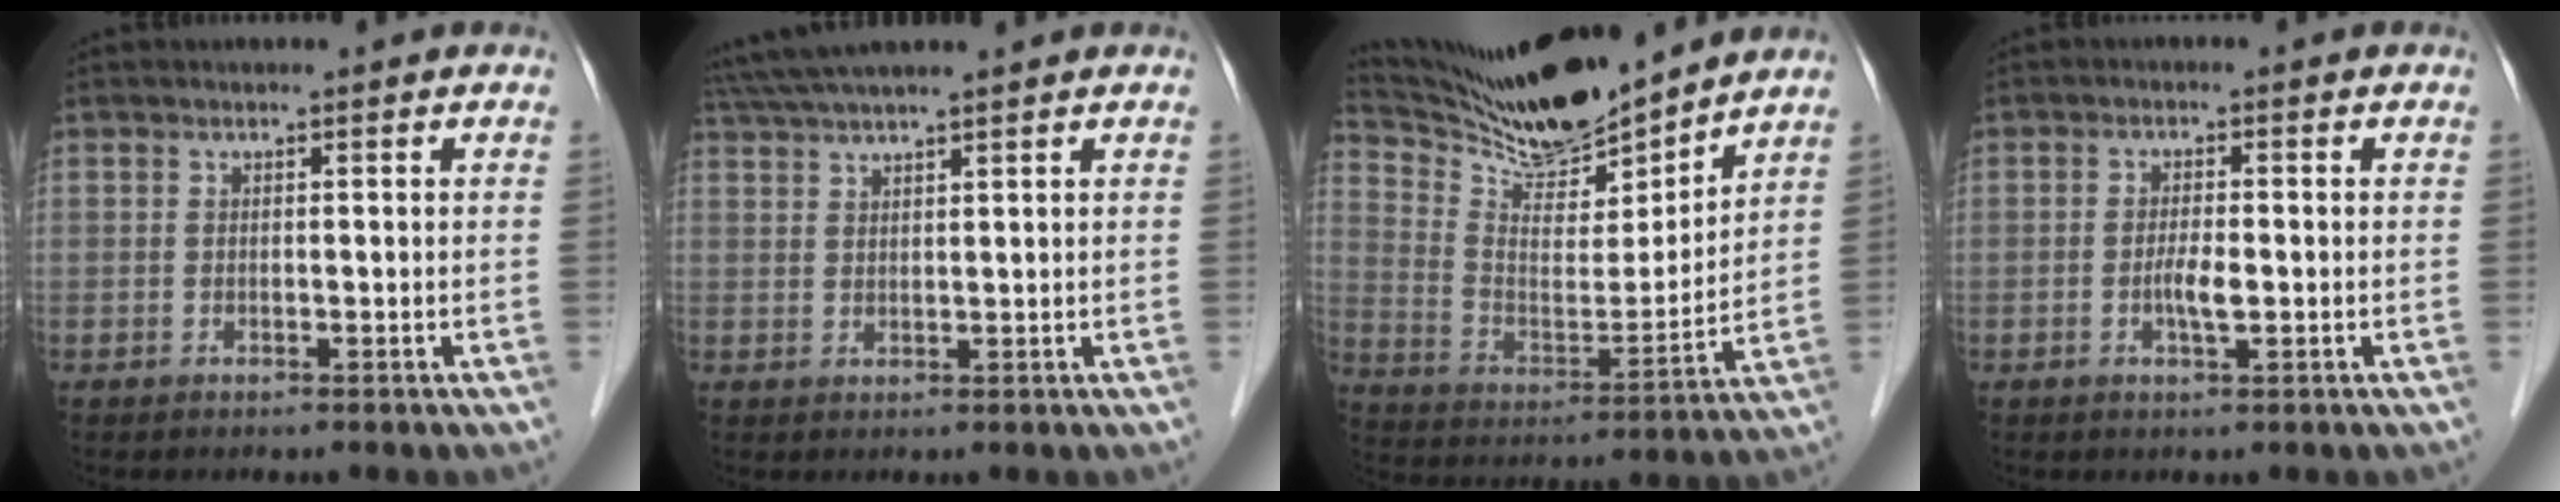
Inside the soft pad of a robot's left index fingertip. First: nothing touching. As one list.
[{"total": 9.2, "force": [8.1, -0.1, 4.5], "torque": [-0.082, 0.040, 0.132]}, {"total": 15.7, "force": [14.8, 1.5, 5.0], "torque": [-0.105, -0.007, 0.269]}, {"total": 2.5, "force": [-0.5, 0.5, 2.4], "torque": [-0.049, 0.000, -0.009]}]